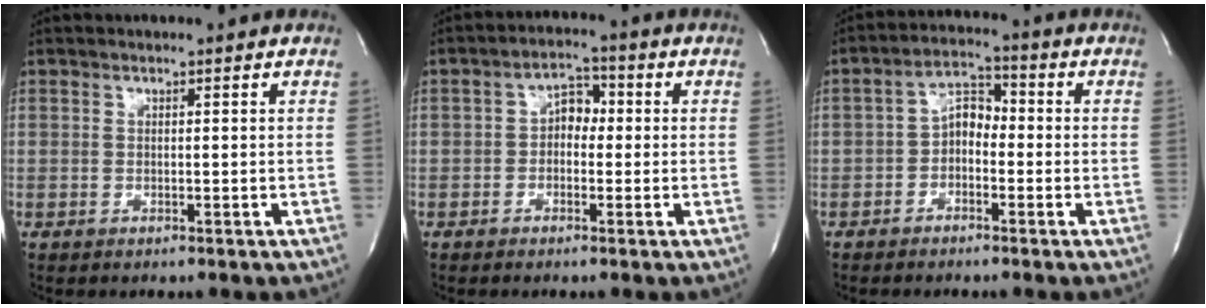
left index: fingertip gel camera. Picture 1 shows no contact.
{"total": 4.1, "force": [-0.3, 2.7, 3.0], "torque": [-0.052, 0.020, -0.012]}
{"total": 4.7, "force": [-1.4, 2.9, 3.4], "torque": [-0.064, 0.019, -0.034]}